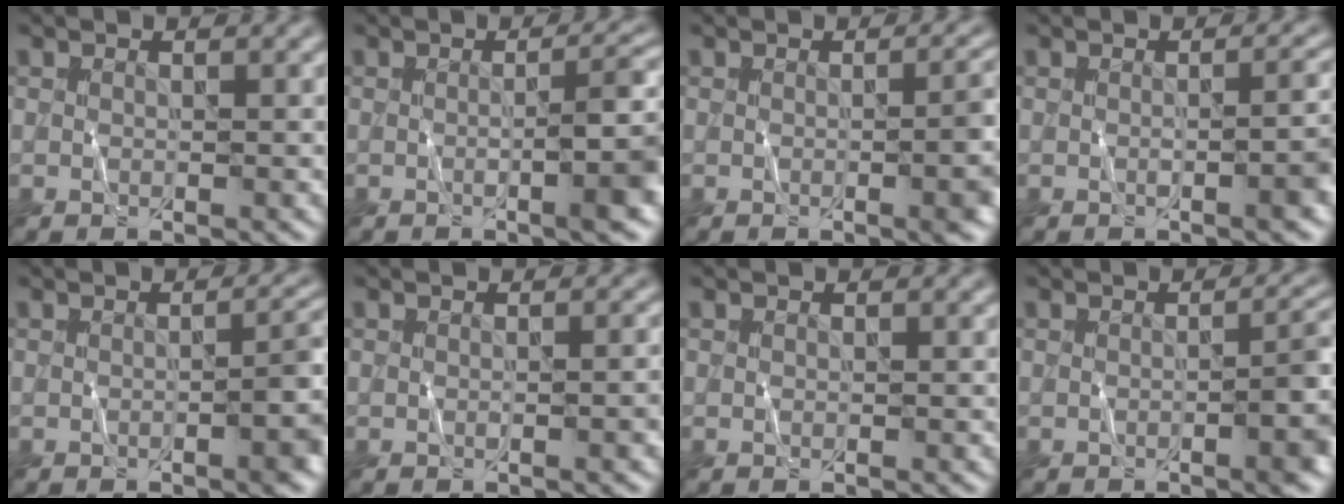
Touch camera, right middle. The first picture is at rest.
{"total": 5.0, "force": [-0.7, 1.0, 4.9], "torque": [-0.060, 0.007, -0.013]}
{"total": 4.4, "force": [-0.5, 1.4, 4.2], "torque": [-0.037, 0.004, -0.005]}
{"total": 2.9, "force": [-0.5, 0.7, 2.7], "torque": [-0.030, 0.007, -0.008]}
{"total": 3.6, "force": [-0.8, 0.9, 3.4], "torque": [-0.038, 0.007, -0.012]}
{"total": 1.2, "force": [-0.2, 0.2, 1.1], "torque": [-0.014, 0.001, -0.002]}
{"total": 0.0}
{"total": 4.0, "force": [-0.9, 1.0, 3.8], "torque": [-0.041, 0.007, -0.013]}